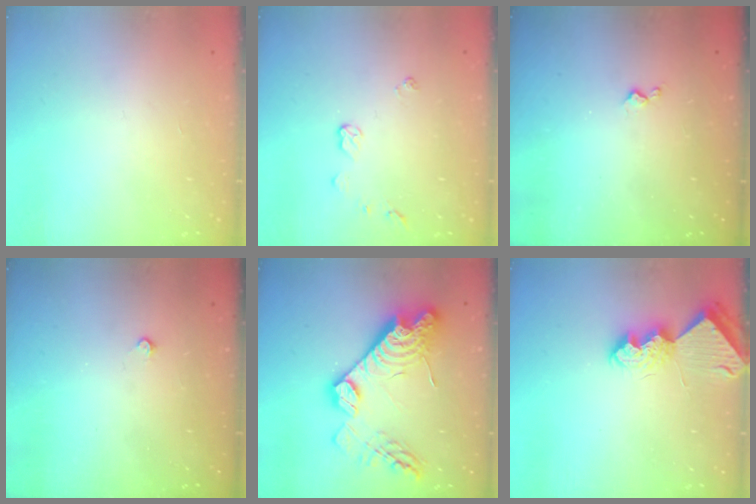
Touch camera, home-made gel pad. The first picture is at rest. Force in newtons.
{"total": 5.0, "press": 5.0, "slide": 0.3}
{"total": 3.7, "press": 3.6, "slide": 0.7}
{"total": 2.0, "press": 1.9, "slide": 0.3}
{"total": 20.4, "press": 20.3, "slide": 1.8}
{"total": 8.0, "press": 8.0, "slide": 0.3}